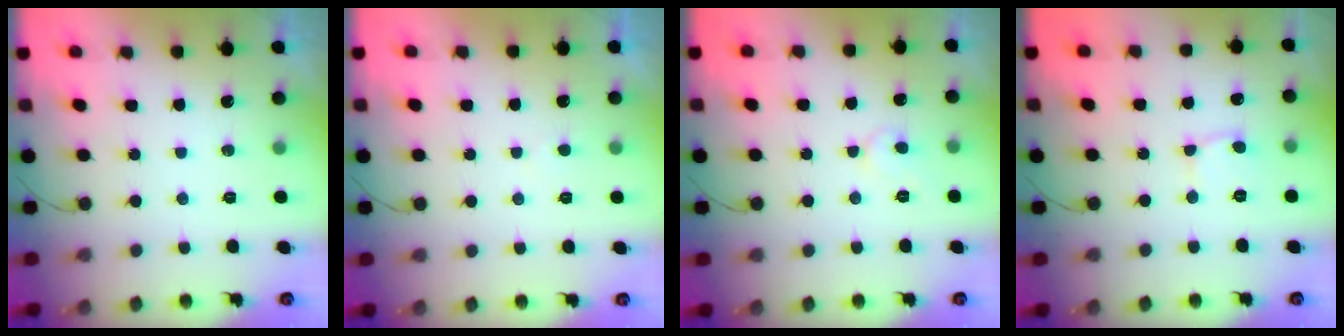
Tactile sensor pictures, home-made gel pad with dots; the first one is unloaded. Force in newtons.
{"total": 1.9, "press": 1.9, "slide": 0.3}
{"total": 5.1, "press": 5.0, "slide": 0.4}
{"total": 2.7, "press": 2.7, "slide": 0.2}